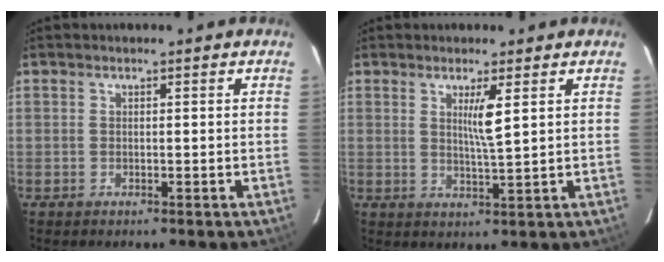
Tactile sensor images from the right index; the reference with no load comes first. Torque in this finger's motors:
{"motor_torque": [0.31, 0.30, 0.08, 0.05]}